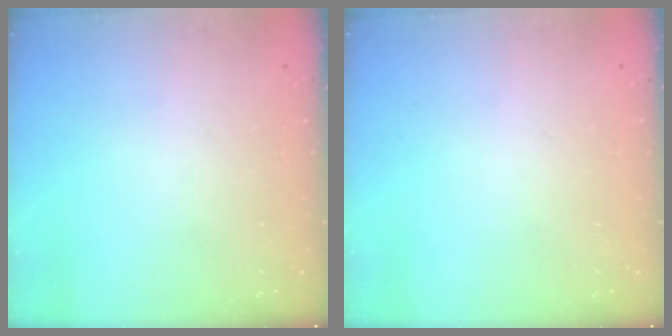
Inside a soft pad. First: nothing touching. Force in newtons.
{"total": 0.0}